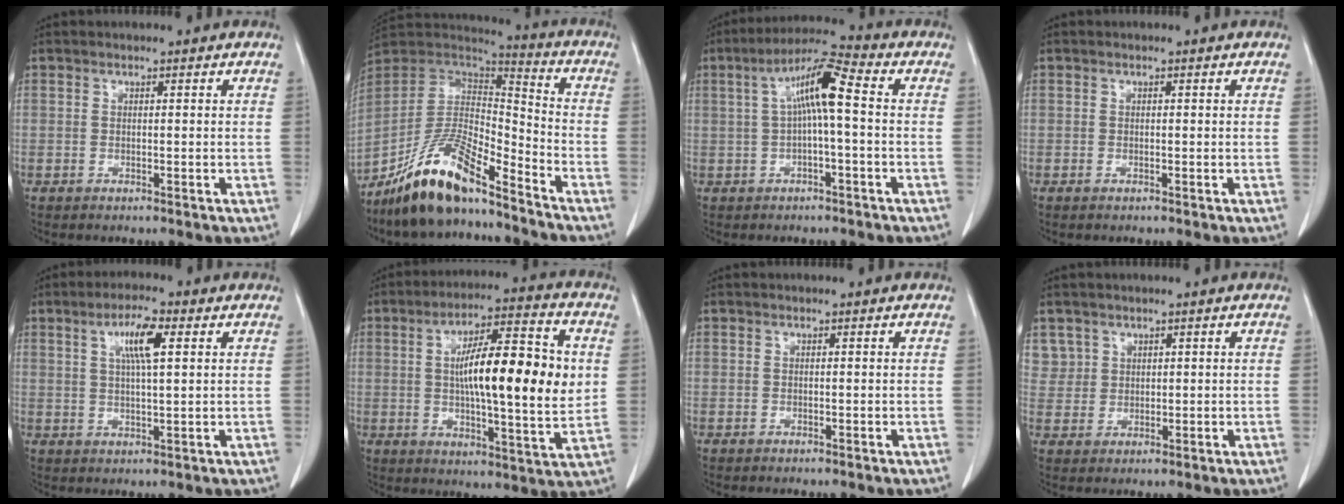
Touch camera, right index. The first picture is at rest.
{"total": 15.0, "force": [-11.4, 3.2, 9.2], "torque": [-0.171, 0.010, -0.210]}
{"total": 8.1, "force": [0.7, 0.6, 8.0], "torque": [-0.147, 0.027, 0.010]}
{"total": 0.0}
{"total": 6.3, "force": [2.3, 0.9, 5.8], "torque": [-0.107, 0.004, 0.041]}
{"total": 17.9, "force": [2.0, 3.1, 17.6], "torque": [-0.281, 0.011, 0.027]}
{"total": 0.0}
{"total": 3.7, "force": [2.2, 2.9, -0.3], "torque": [0.023, 0.002, 0.041]}